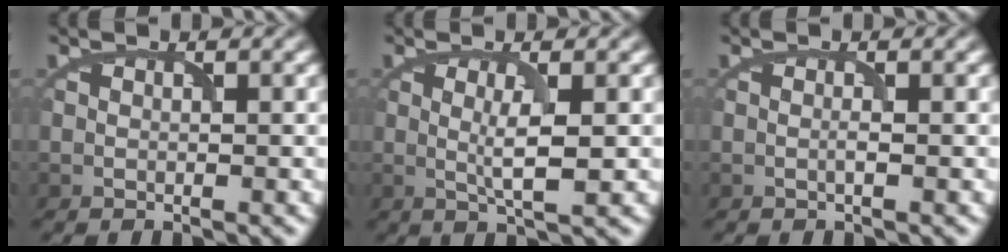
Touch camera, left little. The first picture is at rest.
{"total": 2.7, "force": [0.0, 0.4, 2.7], "torque": [-0.047, -0.002, 0.007]}
{"total": 0.5, "force": [-0.2, 0.0, 0.5], "torque": [-0.009, 0.000, -0.003]}